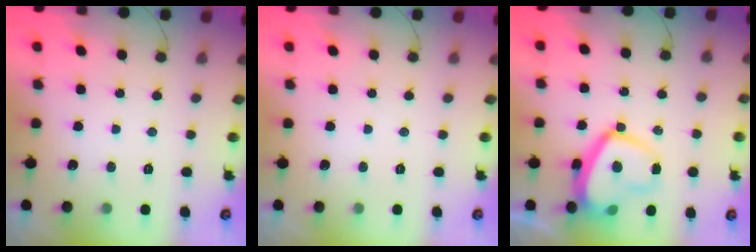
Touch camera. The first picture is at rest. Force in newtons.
{"total": 0.0}
{"total": 13.9, "press": 13.8, "slide": 1.1}